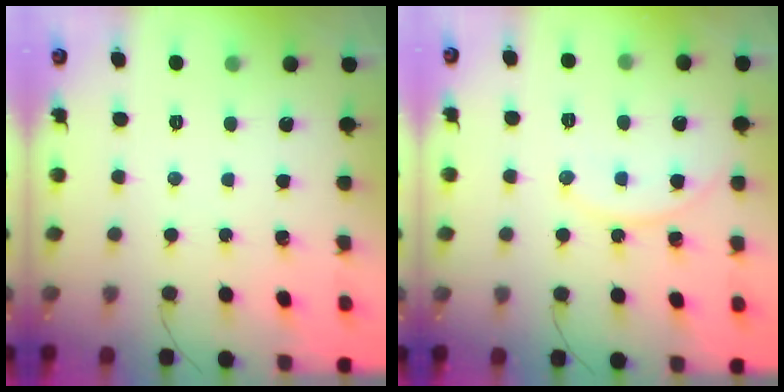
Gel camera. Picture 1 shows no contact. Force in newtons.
{"total": 10.2, "press": 10.2, "slide": 0.1}